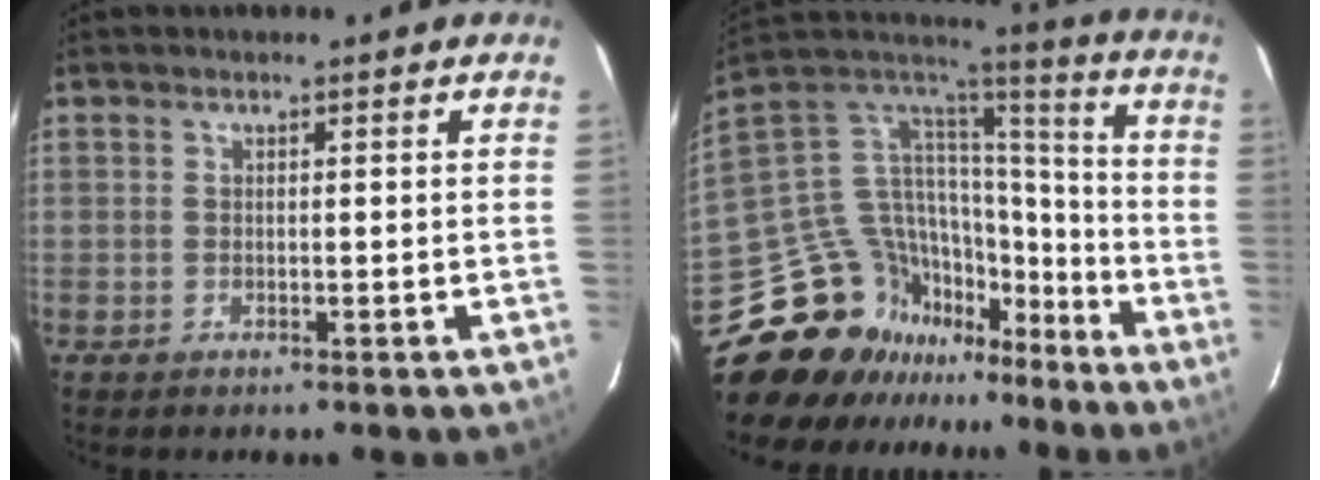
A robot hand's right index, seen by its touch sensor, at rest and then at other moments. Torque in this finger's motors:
{"motor_torque": [0.91, -1.23, -0.04, -0.11]}